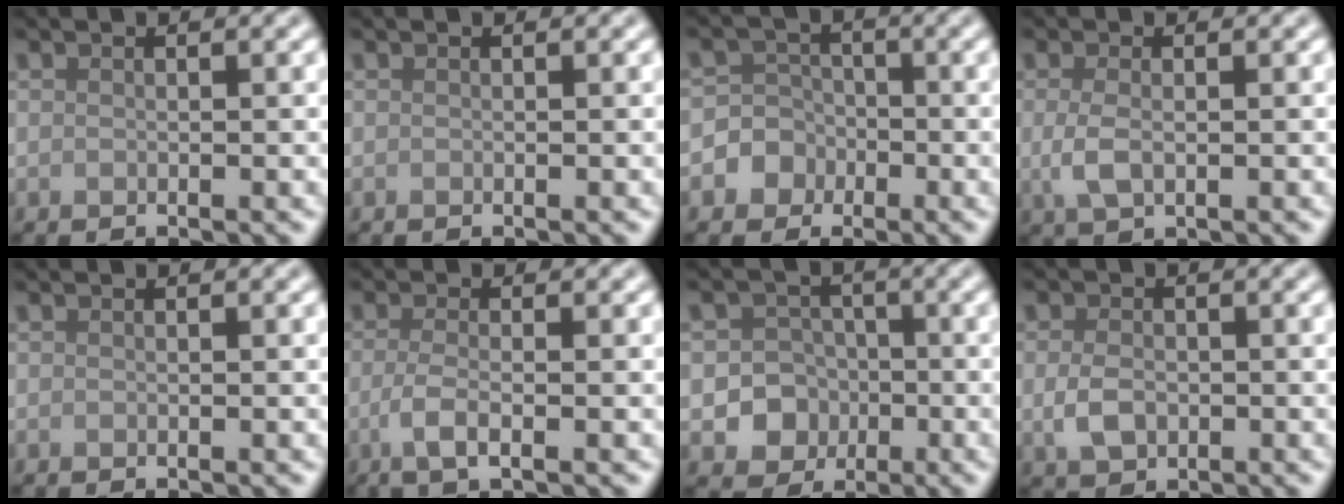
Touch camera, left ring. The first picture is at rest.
{"total": 0.0}
{"total": 5.1, "force": [-1.9, 4.7, 0.5], "torque": [0.015, 0.009, -0.052]}
{"total": 2.4, "force": [-0.2, 1.2, 2.0], "torque": [-0.050, -0.006, -0.004]}
{"total": 0.0}
{"total": 2.7, "force": [-0.7, 0.9, 2.4], "torque": [-0.046, -0.002, -0.020]}
{"total": 5.6, "force": [-1.5, 5.1, 1.6], "torque": [0.000, 0.004, -0.045]}
{"total": 2.8, "force": [-0.4, 2.1, 1.8], "torque": [-0.038, -0.004, -0.011]}